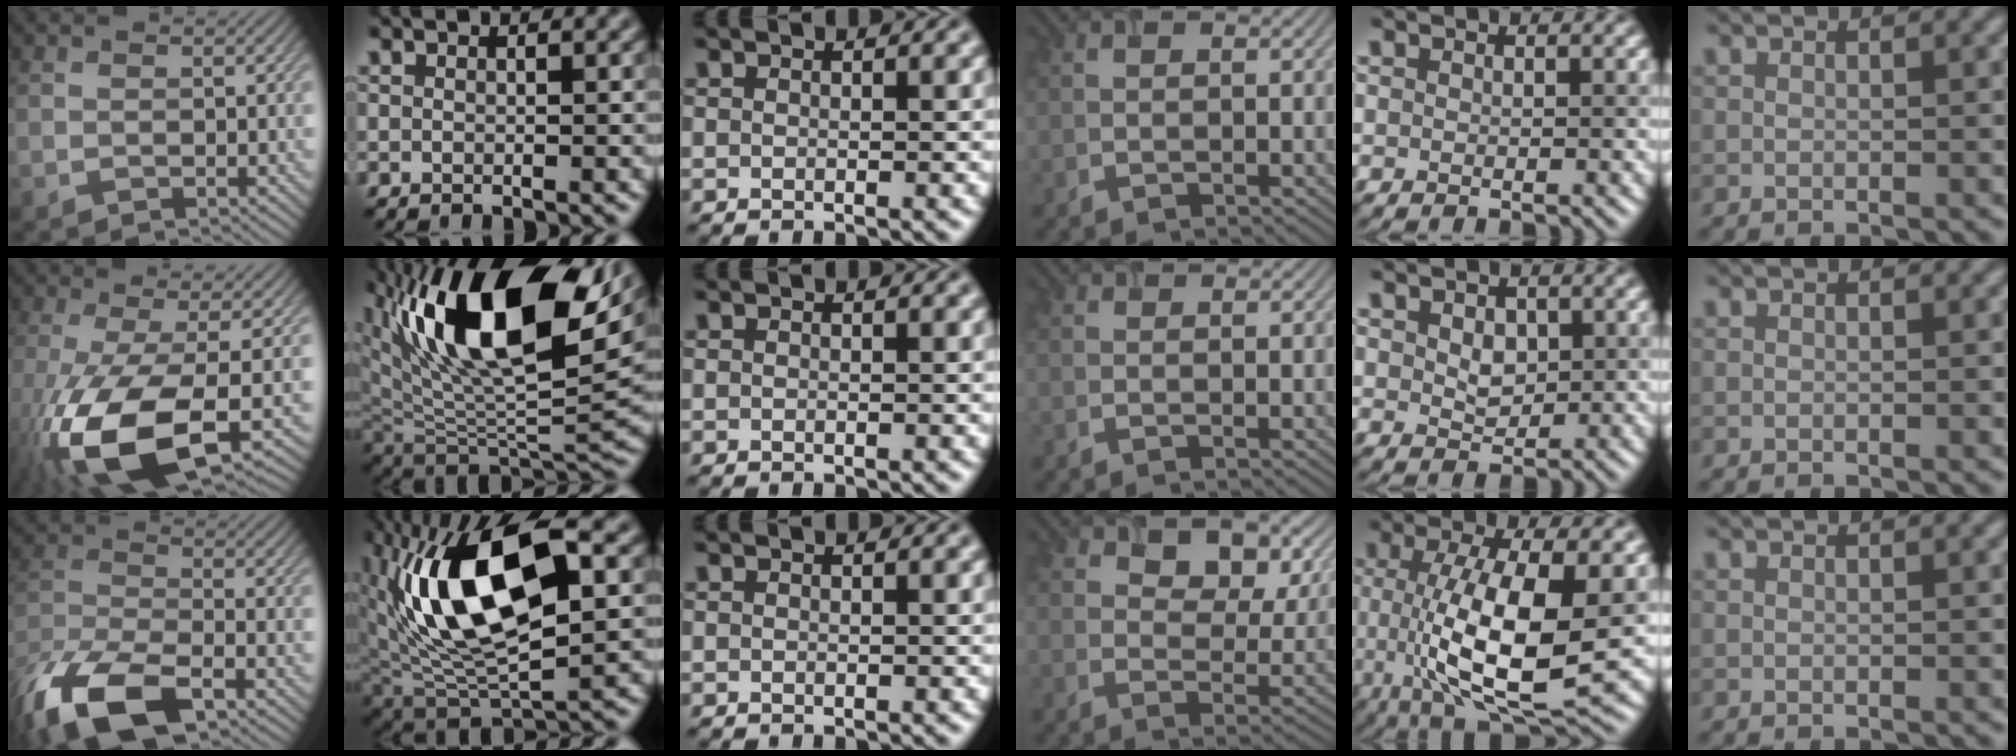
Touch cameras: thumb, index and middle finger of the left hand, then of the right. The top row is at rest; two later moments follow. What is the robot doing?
{"motion": "extract", "object": "airpods case & airpods"}